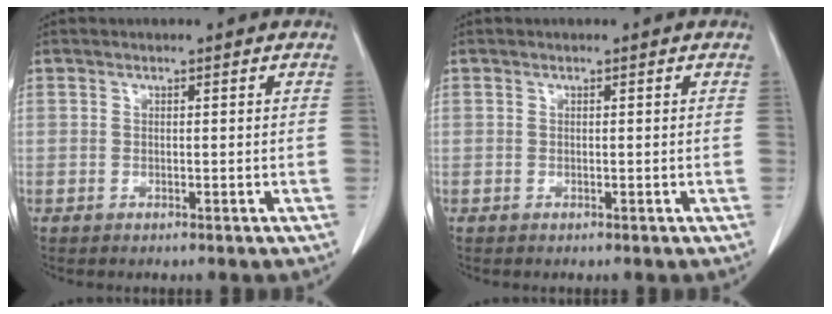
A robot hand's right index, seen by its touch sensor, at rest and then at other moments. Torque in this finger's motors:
{"motor_torque": [0.00, 0.00, 0.00, 0.00]}